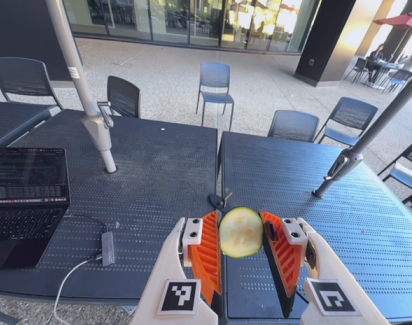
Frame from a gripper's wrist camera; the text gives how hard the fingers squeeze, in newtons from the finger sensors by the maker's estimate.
{"total": 8.2, "left": 8.2, "right": 8.3}